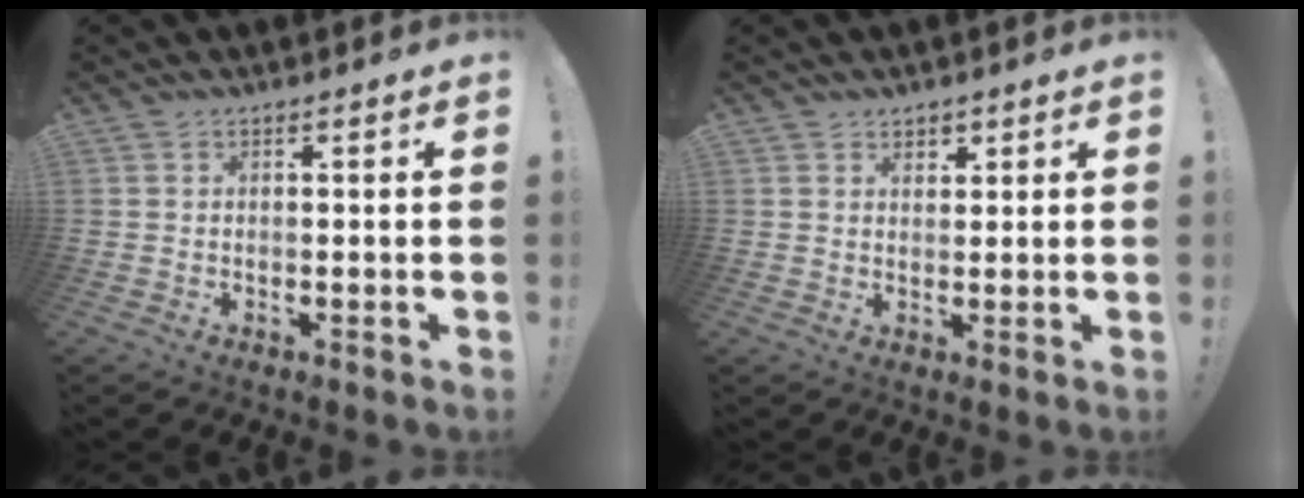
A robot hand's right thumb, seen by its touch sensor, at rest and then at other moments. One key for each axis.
{"total": 2.2, "fx": 1.4, "fy": 1.7, "fz": 0.3, "tx": 0.008, "ty": -0.009, "tz": 0.025}